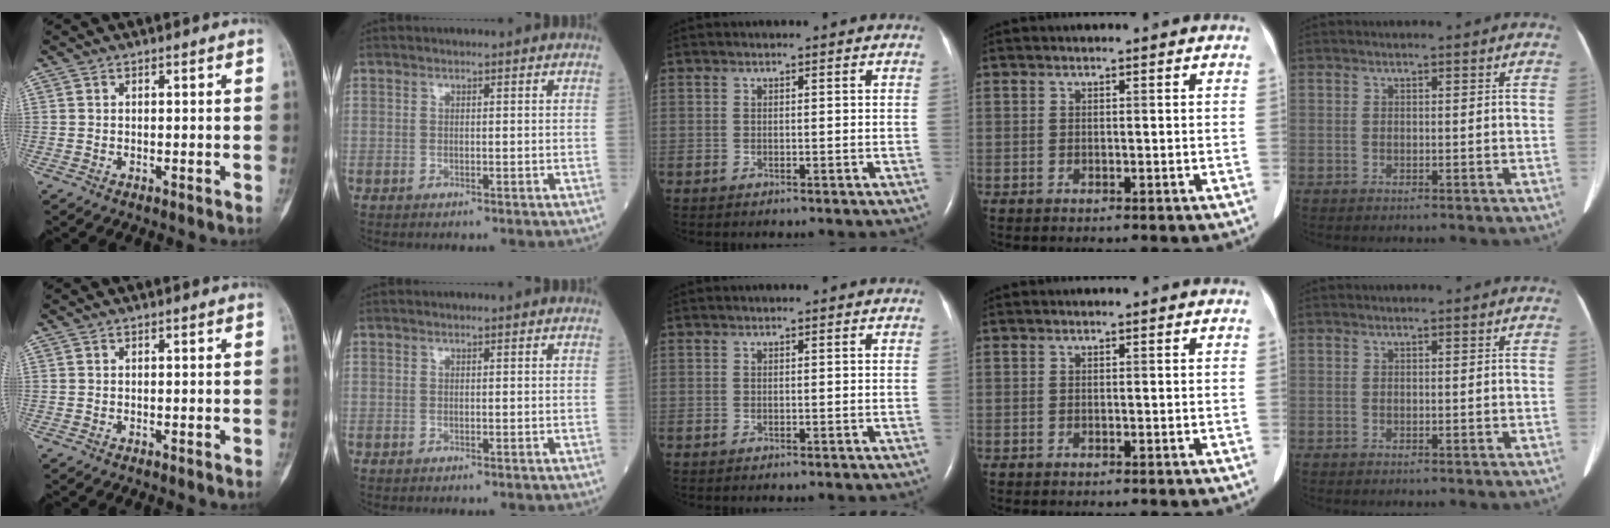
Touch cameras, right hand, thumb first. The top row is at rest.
{}